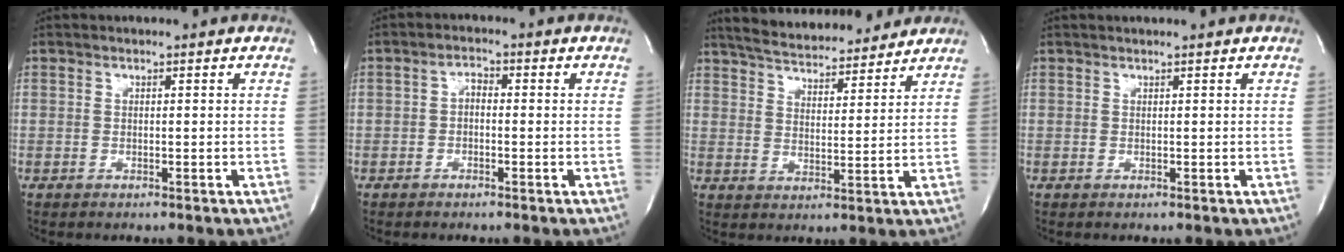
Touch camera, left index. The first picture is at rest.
{"total": 1.9, "force": [-0.3, 1.1, 1.5], "torque": [-0.020, 0.007, -0.009]}
{"total": 16.1, "force": [14.6, 3.6, 5.7], "torque": [-0.094, 0.017, 0.214]}
{"total": 1.6, "force": [1.4, 0.0, 0.7], "torque": [-0.011, 0.015, 0.019]}